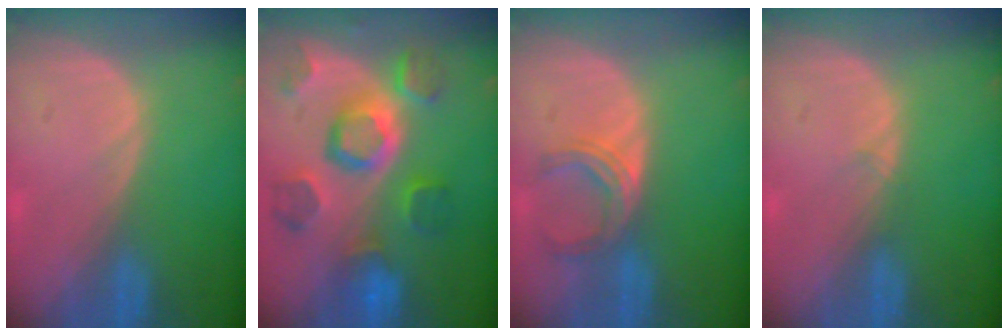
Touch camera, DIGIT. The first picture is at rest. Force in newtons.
{"total": 11.3, "press": 10.0, "slide": 5.3}
{"total": 4.9, "press": 4.5, "slide": 1.9}
{"total": 0.6, "press": 0.6, "slide": 0.1}